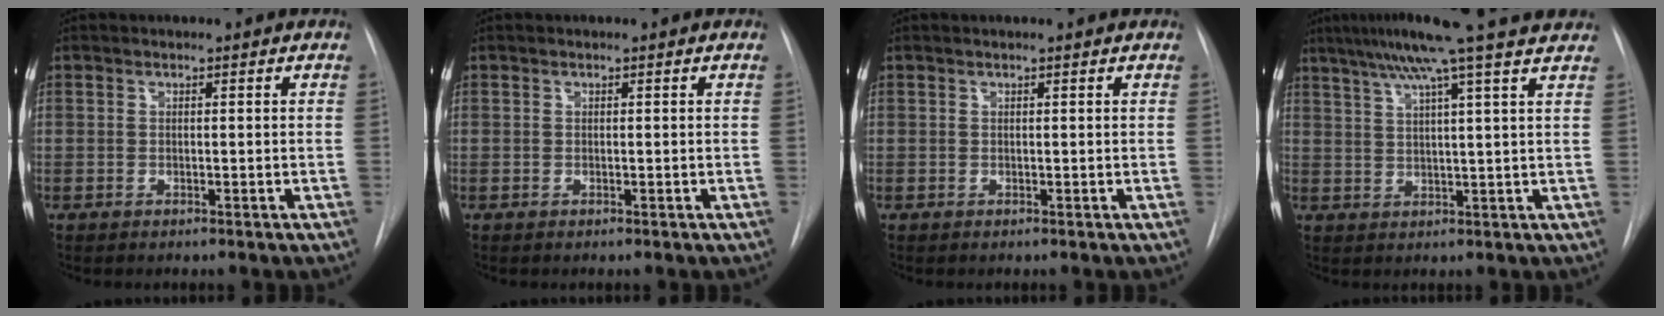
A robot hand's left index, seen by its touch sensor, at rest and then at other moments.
{"total": 0.0}
{"total": 1.6, "force": [1.5, 0.0, 0.5], "torque": [-0.011, 0.013, 0.019]}
{"total": 16.8, "force": [13.7, -1.6, 9.6], "torque": [-0.159, 0.015, 0.179]}